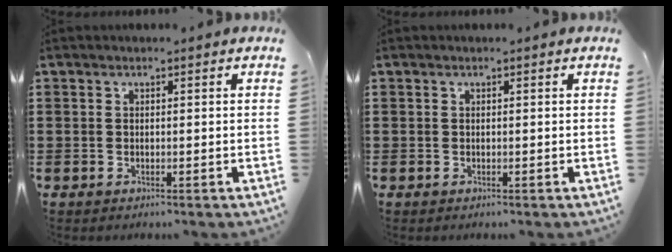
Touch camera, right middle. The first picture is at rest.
{"total": 0.0}